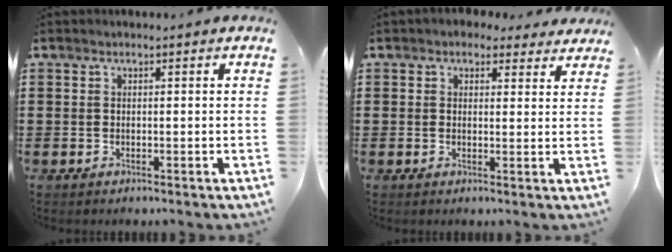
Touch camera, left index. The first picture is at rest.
{"total": 2.4, "force": [1.8, 1.5, 0.4], "torque": [-0.010, 0.004, 0.032]}